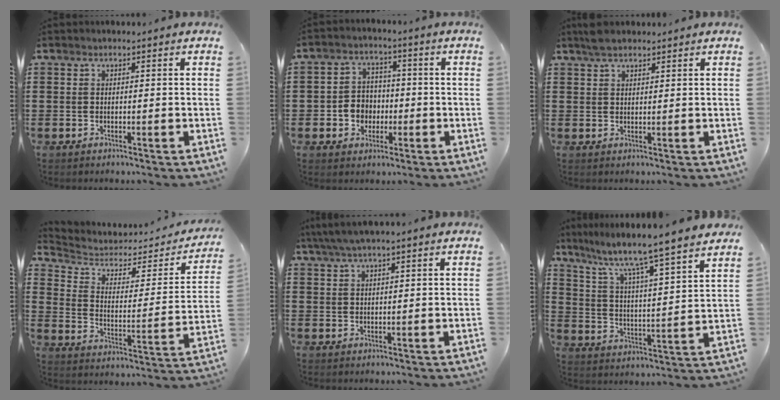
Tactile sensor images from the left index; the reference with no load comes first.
{"total": 4.7, "force": [-1.2, 4.3, 1.6], "torque": [-0.035, 0.009, -0.026]}
{"total": 2.8, "force": [2.4, 0.9, 1.3], "torque": [-0.029, 0.005, 0.044]}
{"total": 4.2, "force": [3.2, 2.3, 1.5], "torque": [-0.053, -0.020, 0.049]}
{"total": 2.8, "force": [2.0, 0.2, 2.0], "torque": [-0.040, 0.003, 0.036]}
{"total": 6.7, "force": [5.7, -1.0, 3.4], "torque": [-0.091, -0.053, 0.086]}